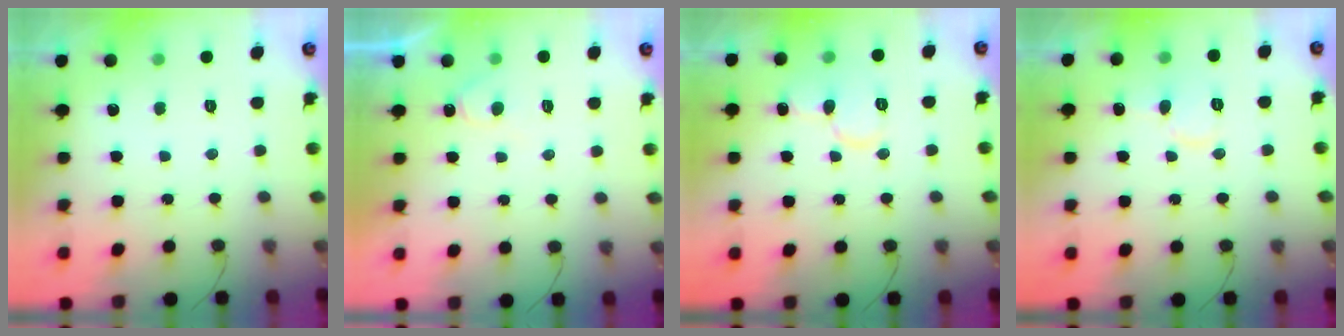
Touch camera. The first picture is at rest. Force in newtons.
{"total": 4.0, "press": 4.0, "slide": 0.4}
{"total": 9.4, "press": 9.3, "slide": 1.3}
{"total": 6.5, "press": 6.5, "slide": 0.8}